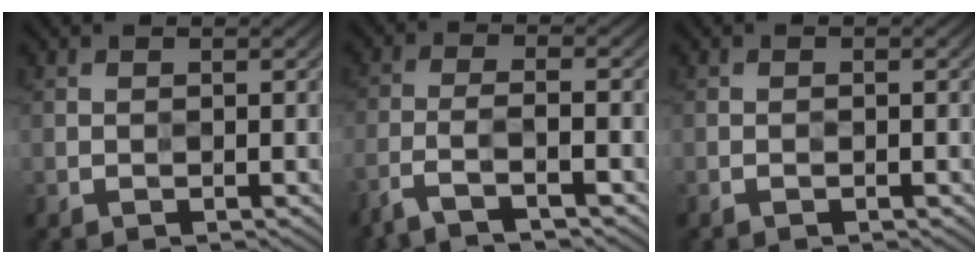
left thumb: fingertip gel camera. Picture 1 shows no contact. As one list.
[{"total": 5.1, "force": [-3.5, 0.9, 3.5], "torque": [-0.069, 0.000, -0.081]}, {"total": 0.5, "force": [-0.3, 0.1, 0.4], "torque": [-0.008, 0.001, -0.006]}]